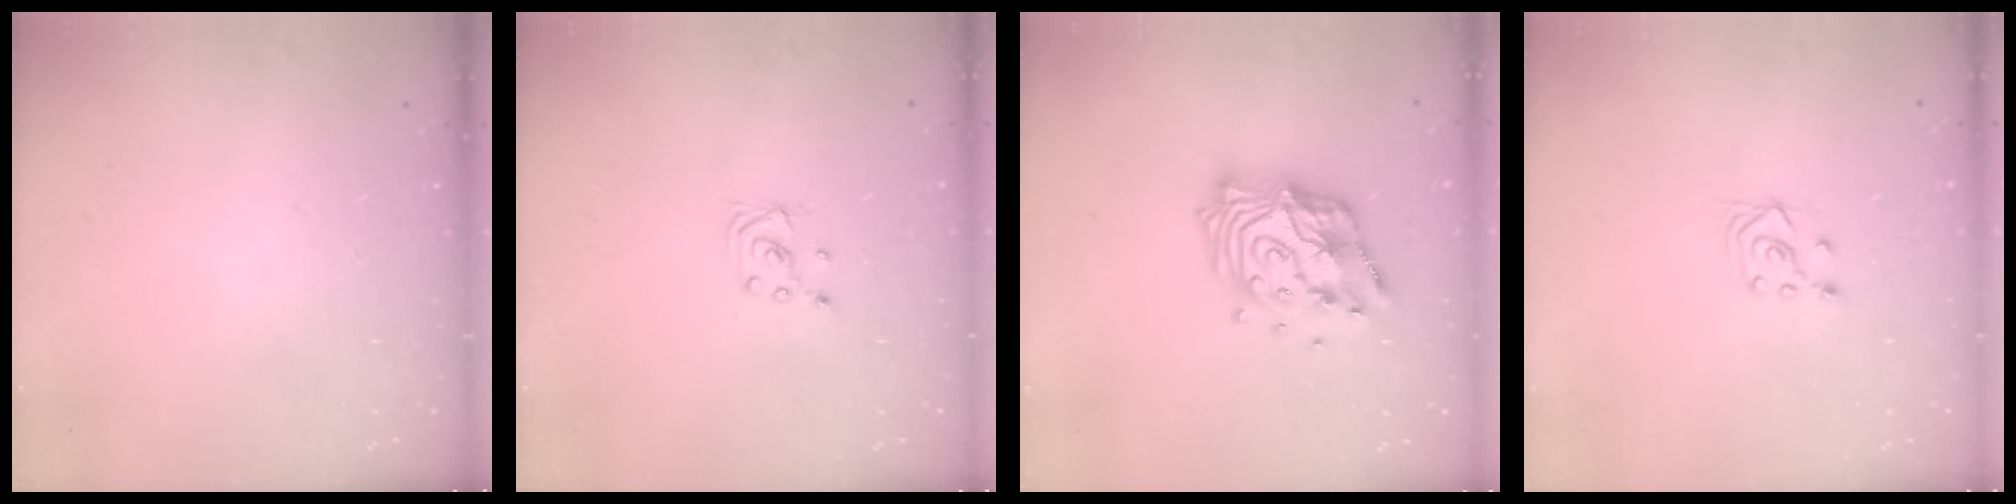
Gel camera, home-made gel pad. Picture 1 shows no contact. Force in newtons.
{"total": 2.3, "press": 2.3, "slide": 0.2}
{"total": 15.7, "press": 15.7, "slide": 1.4}
{"total": 2.8, "press": 2.6, "slide": 1.1}